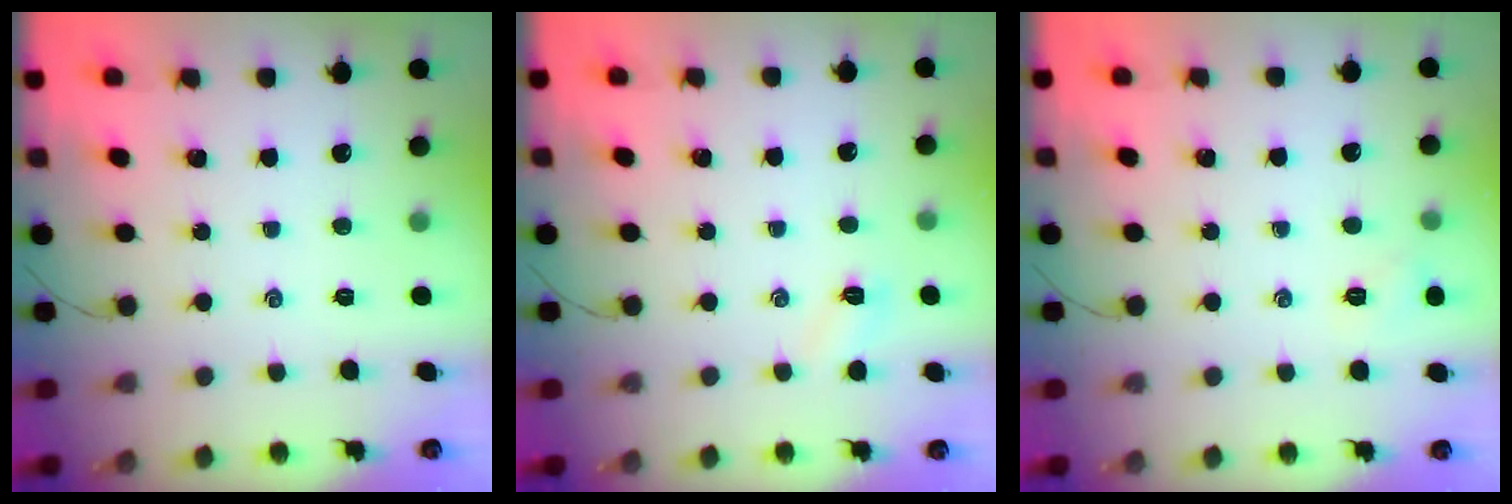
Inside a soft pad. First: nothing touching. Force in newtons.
{"total": 3.2, "press": 3.1, "slide": 0.9}
{"total": 5.6, "press": 5.4, "slide": 1.6}